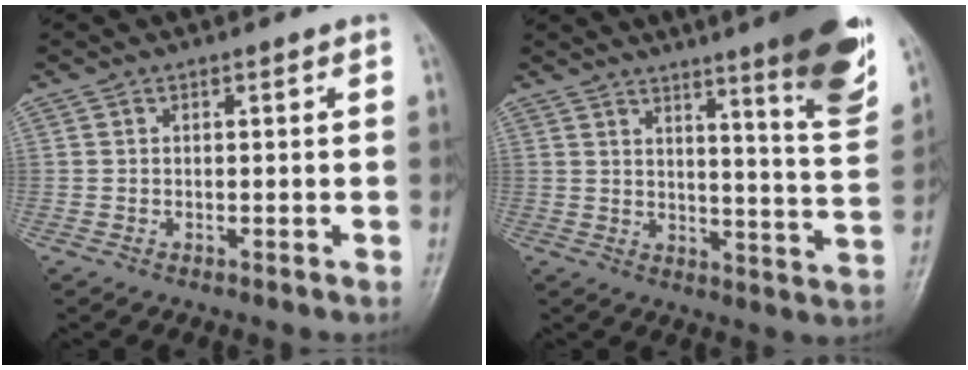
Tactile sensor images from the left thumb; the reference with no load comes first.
{"total": 17.0, "force": [10.5, 1.9, 13.2], "torque": [-0.156, -0.062, 0.137]}